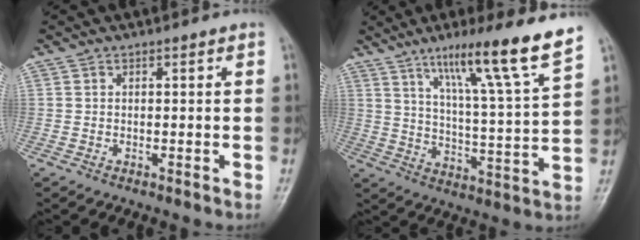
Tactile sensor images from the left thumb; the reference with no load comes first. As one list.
[{"total": 16.6, "force": [10.9, 0.0, 12.5], "torque": [-0.185, -0.055, 0.170]}]